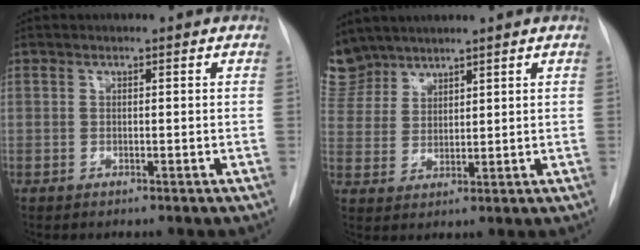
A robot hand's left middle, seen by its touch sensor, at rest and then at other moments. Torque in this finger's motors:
{"motor_torque": [0.22, -0.08, -0.10, -0.09]}